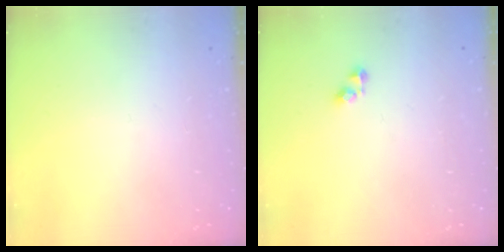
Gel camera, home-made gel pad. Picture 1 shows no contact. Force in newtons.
{"total": 2.7, "press": 2.7, "slide": 0.4}